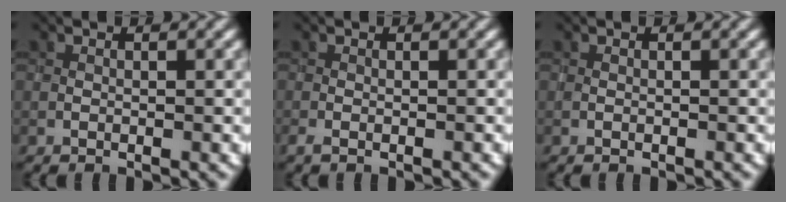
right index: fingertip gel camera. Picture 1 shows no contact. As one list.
[{"total": 0.9, "force": [-0.7, 0.3, 0.6], "torque": [-0.013, -0.004, -0.014]}, {"total": 0.0}]